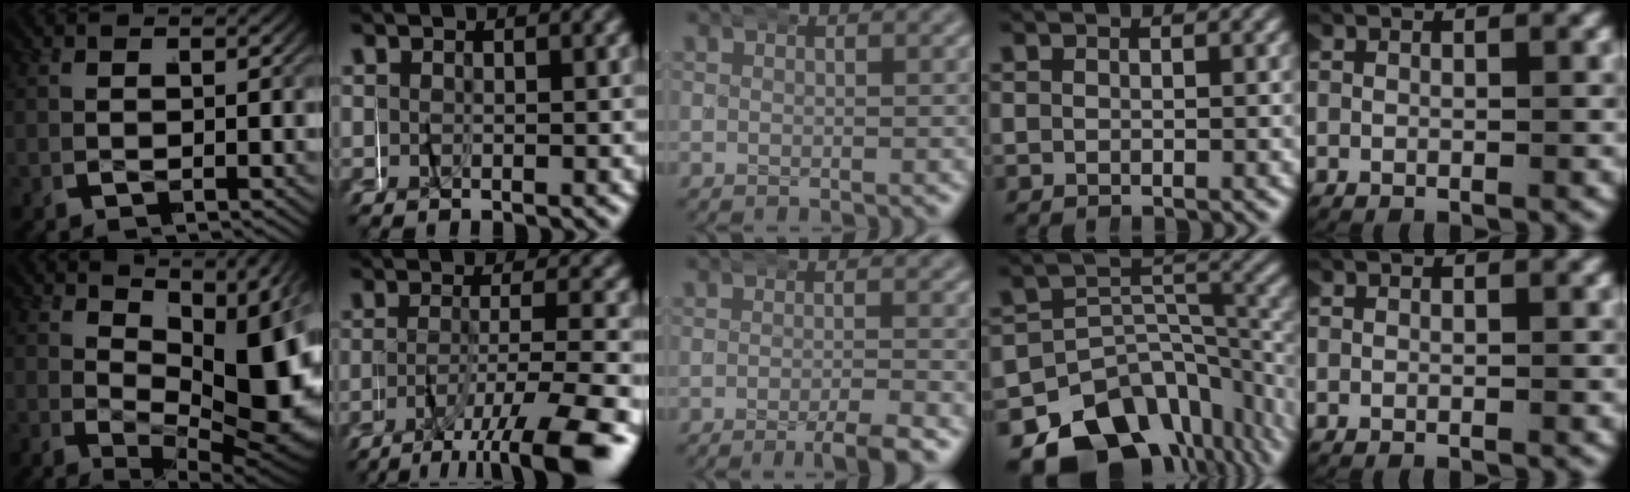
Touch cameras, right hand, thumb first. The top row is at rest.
{"thumb": {"total": 14.6, "force": [-0.7, 7.5, 12.5], "torque": [-0.204, -0.028, 0.014]}, "index": {"total": 7.5, "force": [-5.3, 0.9, 5.2], "torque": [-0.087, -0.017, -0.081]}, "middle": {"total": 2.8, "force": [-1.7, 0.1, 2.2], "torque": [-0.031, 0.006, -0.035]}, "ring": {"total": 17.3, "force": [-9.9, 10.3, 9.6], "torque": [-0.141, -0.056, -0.134]}}